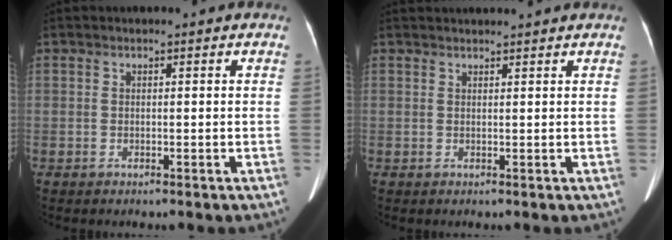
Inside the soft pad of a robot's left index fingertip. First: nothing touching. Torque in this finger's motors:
{"motor_torque": [0.17, -0.82, -0.06, 0.02]}